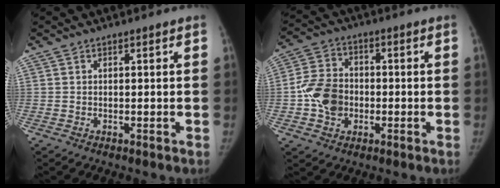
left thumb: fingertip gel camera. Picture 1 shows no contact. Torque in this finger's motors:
{"motor_torque": [0.43, 0.52, 0.03, 0.04, 0.07]}